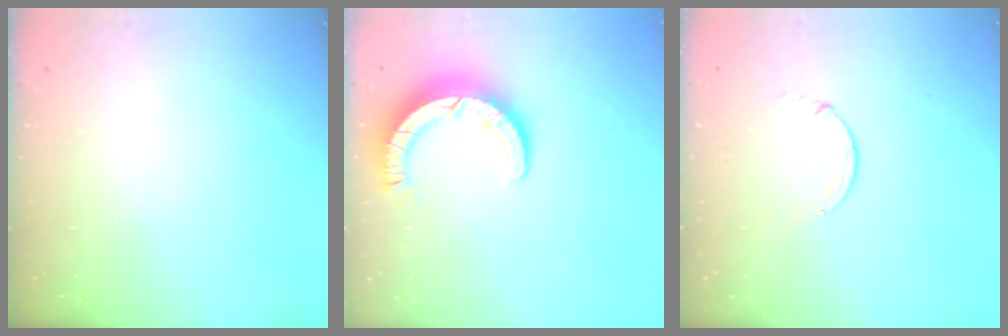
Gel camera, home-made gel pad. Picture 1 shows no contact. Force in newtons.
{"total": 9.0, "press": 9.0, "slide": 1.0}
{"total": 0.0}